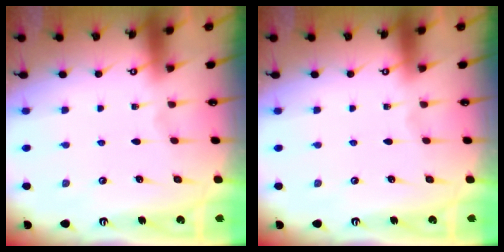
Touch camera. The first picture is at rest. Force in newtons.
{"total": 0.0}